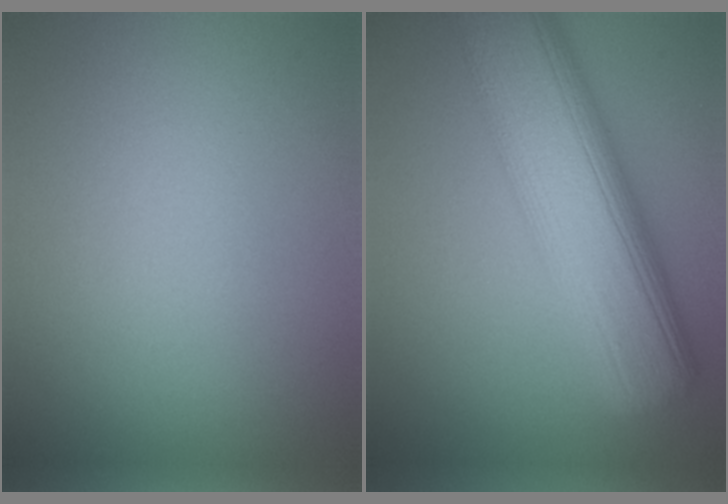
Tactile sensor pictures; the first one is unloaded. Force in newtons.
{"total": 11.5, "press": 11.5, "slide": 0.5}